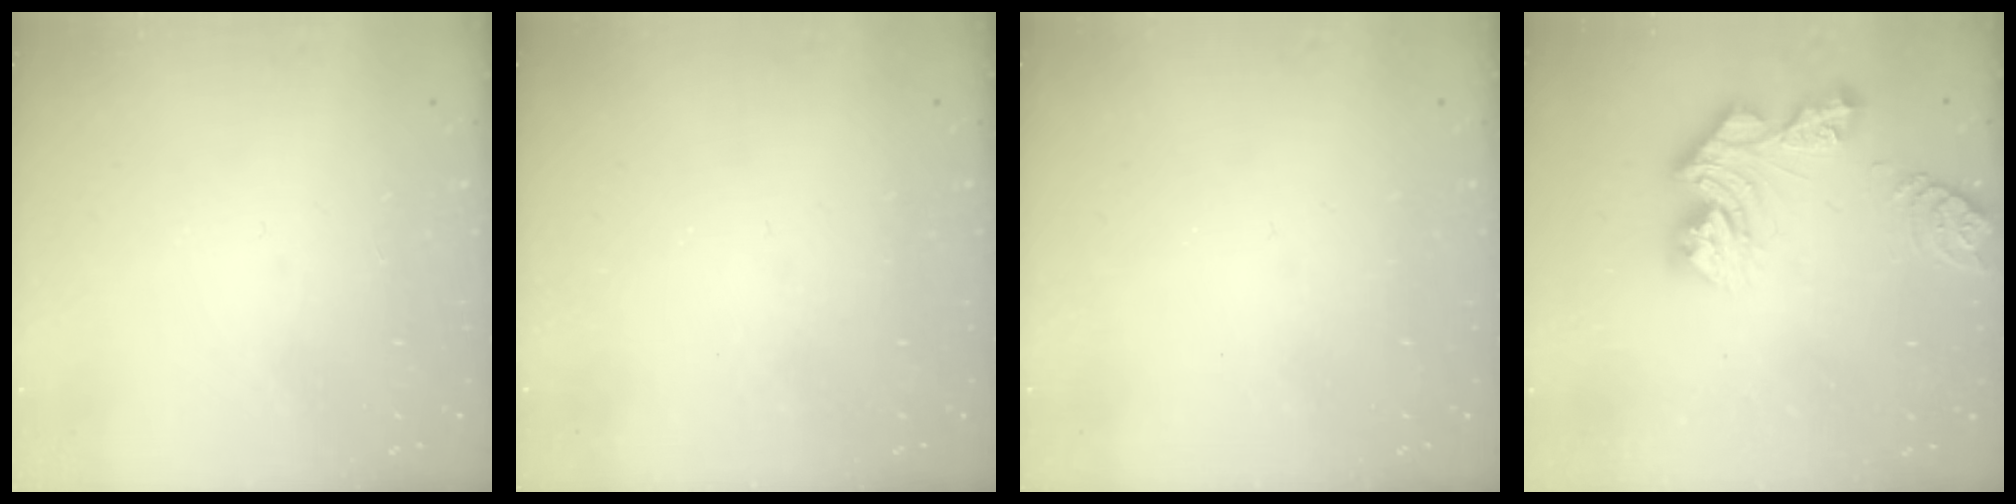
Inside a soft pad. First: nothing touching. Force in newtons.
{"total": 0.0}
{"total": 0.0}
{"total": 13.3, "press": 13.3, "slide": 1.2}